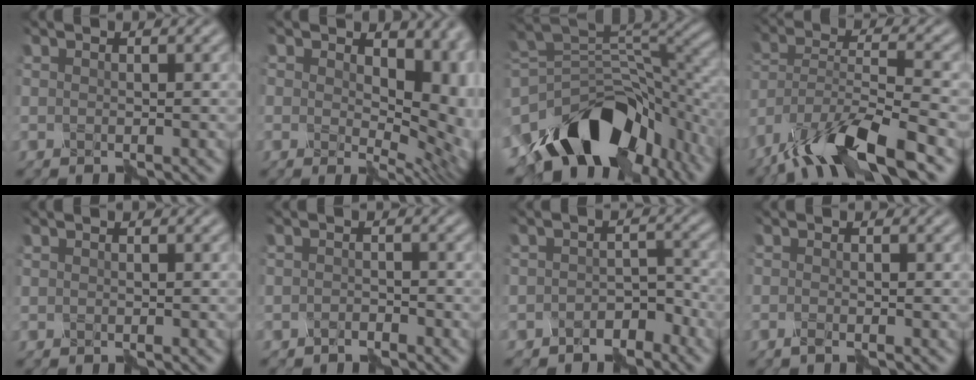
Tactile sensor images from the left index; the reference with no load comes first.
{"total": 9.5, "force": [1.7, 6.2, 7.0], "torque": [-0.070, -0.013, 0.031]}
{"total": 12.0, "force": [-7.4, 6.8, 6.7], "torque": [-0.104, 0.012, -0.126]}
{"total": 11.8, "force": [-8.9, 3.0, 7.0], "torque": [-0.135, -0.001, -0.167]}
{"total": 0.0}
{"total": 1.2, "force": [-1.2, 0.2, 0.1], "torque": [-0.001, 0.004, -0.017]}
{"total": 2.5, "force": [-2.2, 1.0, 0.4], "torque": [-0.003, 0.013, -0.032]}
{"total": 1.2, "force": [-0.9, 0.2, 0.6], "torque": [-0.014, 0.000, -0.014]}